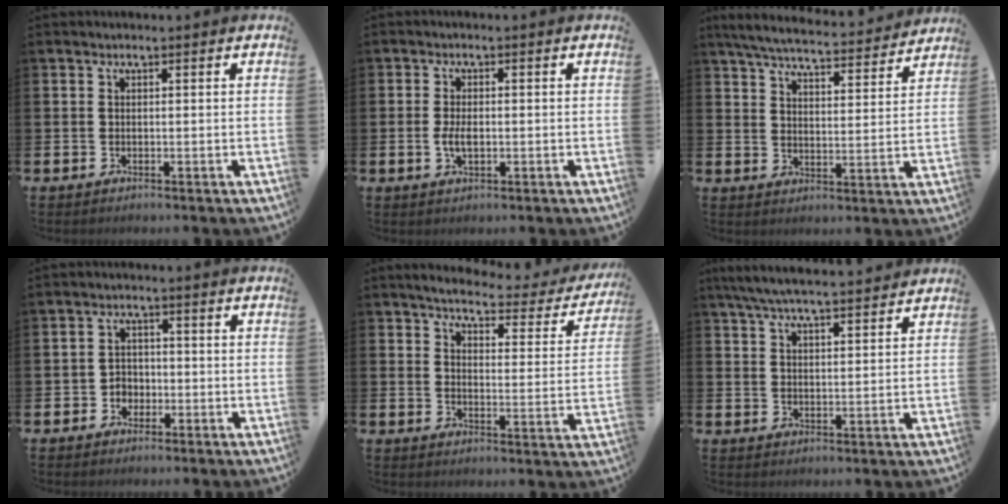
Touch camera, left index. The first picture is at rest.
{"total": 2.7, "force": [-0.3, 1.4, 2.4], "torque": [-0.042, 0.002, -0.006]}
{"total": 6.2, "force": [5.9, 0.7, 1.7], "torque": [-0.048, -0.042, 0.101]}
{"total": 2.6, "force": [-1.4, 2.1, 0.6], "torque": [-0.016, 0.006, -0.032]}
{"total": 4.0, "force": [3.6, 1.2, 1.4], "torque": [-0.041, -0.029, 0.052]}
{"total": 6.2, "force": [5.9, 0.4, 1.9], "torque": [-0.057, -0.023, 0.109]}